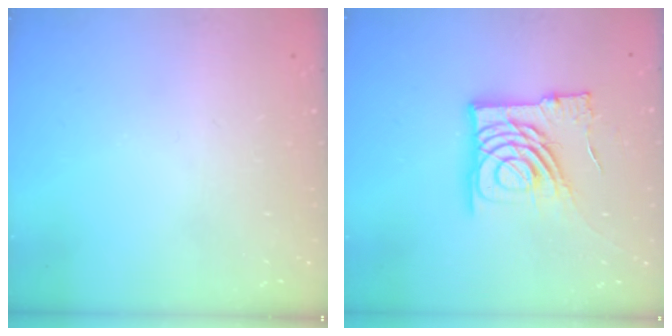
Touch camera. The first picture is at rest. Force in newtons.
{"total": 14.9, "press": 14.8, "slide": 1.8}